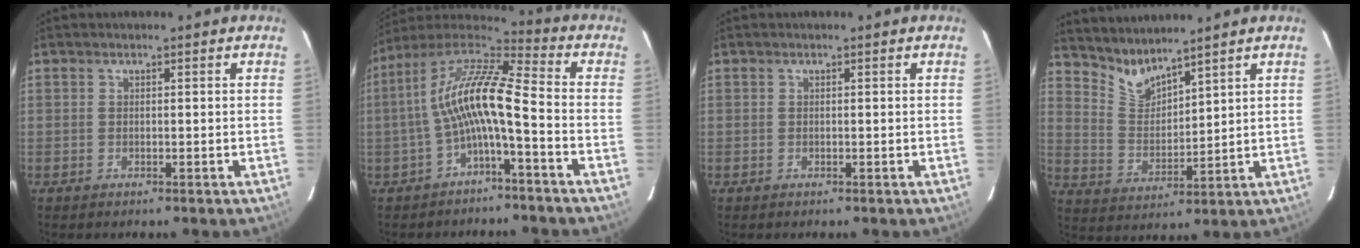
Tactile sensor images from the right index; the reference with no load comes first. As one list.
[{"total": 13.0, "force": [-2.5, 2.3, 12.5], "torque": [-0.248, 0.018, -0.054]}, {"total": 0.0}, {"total": 6.3, "force": [6.0, 0.8, 1.8], "torque": [-0.037, -0.014, 0.128]}]